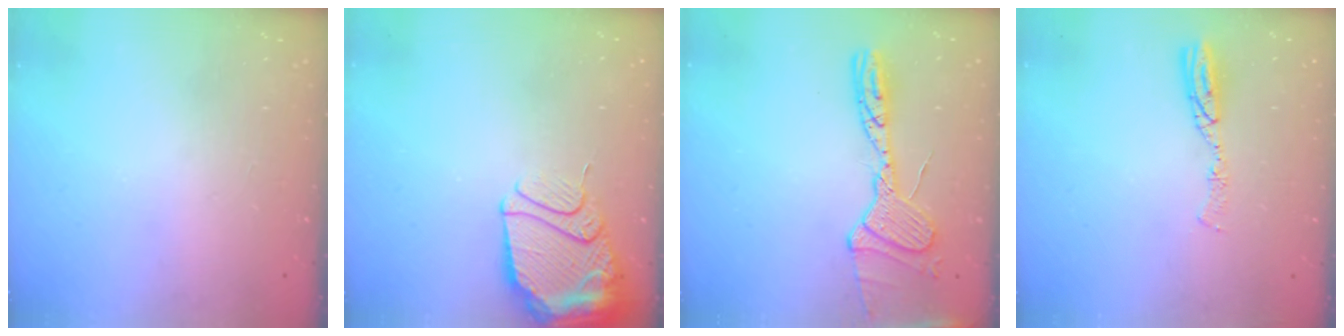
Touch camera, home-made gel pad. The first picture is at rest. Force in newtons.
{"total": 13.8, "press": 13.7, "slide": 1.4}
{"total": 15.7, "press": 15.6, "slide": 1.4}
{"total": 6.6, "press": 6.5, "slide": 0.7}